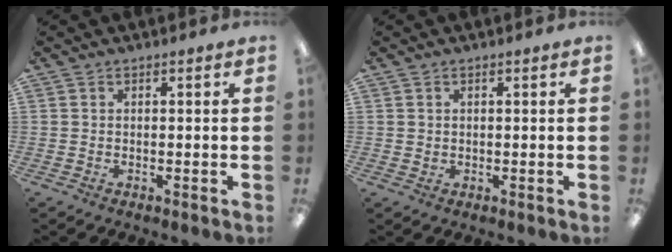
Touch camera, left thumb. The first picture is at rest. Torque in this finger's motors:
{"motor_torque": [-0.14, 0.03, 0.17, -0.23, 0.01]}